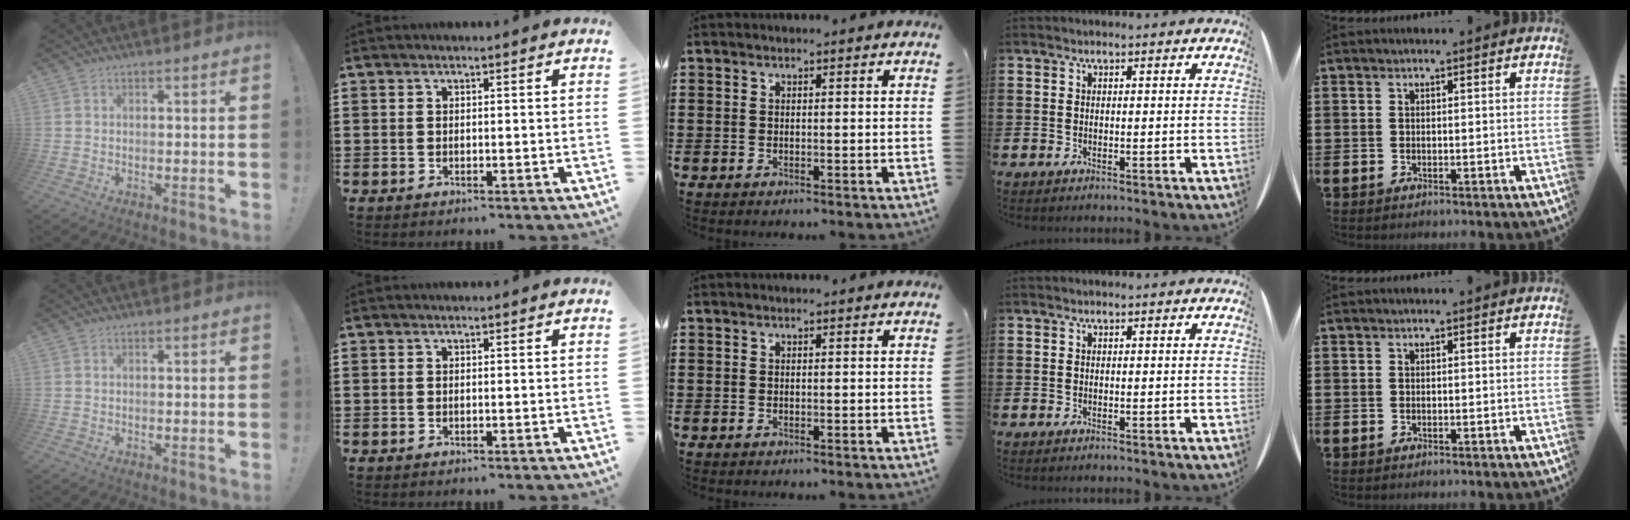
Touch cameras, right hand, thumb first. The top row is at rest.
{}